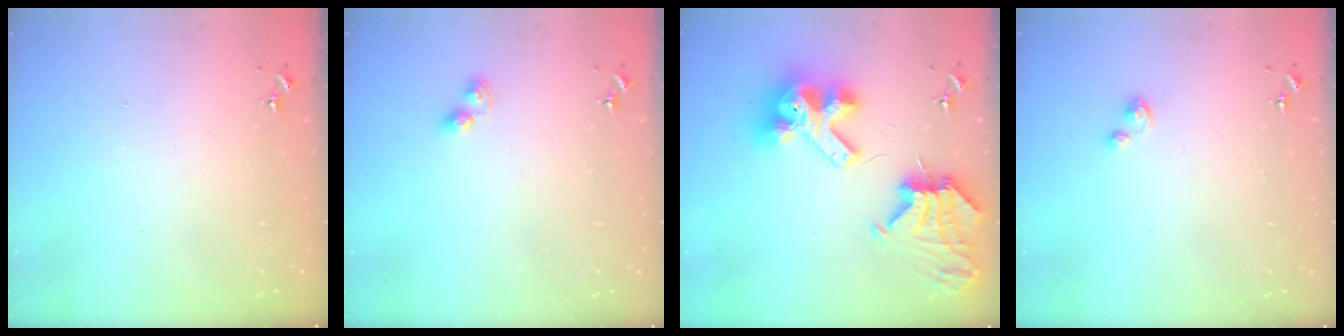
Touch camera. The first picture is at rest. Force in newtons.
{"total": 2.8, "press": 2.8, "slide": 0.5}
{"total": 15.8, "press": 15.6, "slide": 2.1}
{"total": 2.3, "press": 2.3, "slide": 0.2}